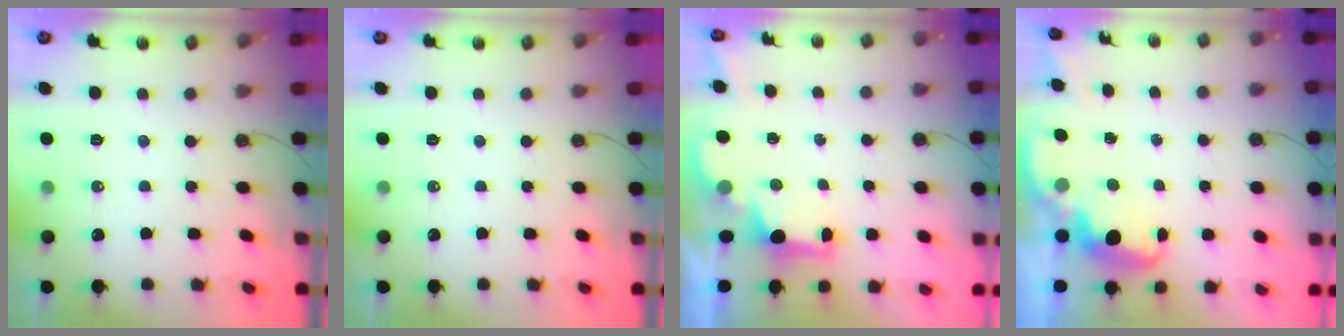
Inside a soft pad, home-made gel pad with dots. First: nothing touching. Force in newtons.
{"total": 0.0}
{"total": 2.1, "press": 2.0, "slide": 0.7}
{"total": 2.6, "press": 2.6, "slide": 0.4}